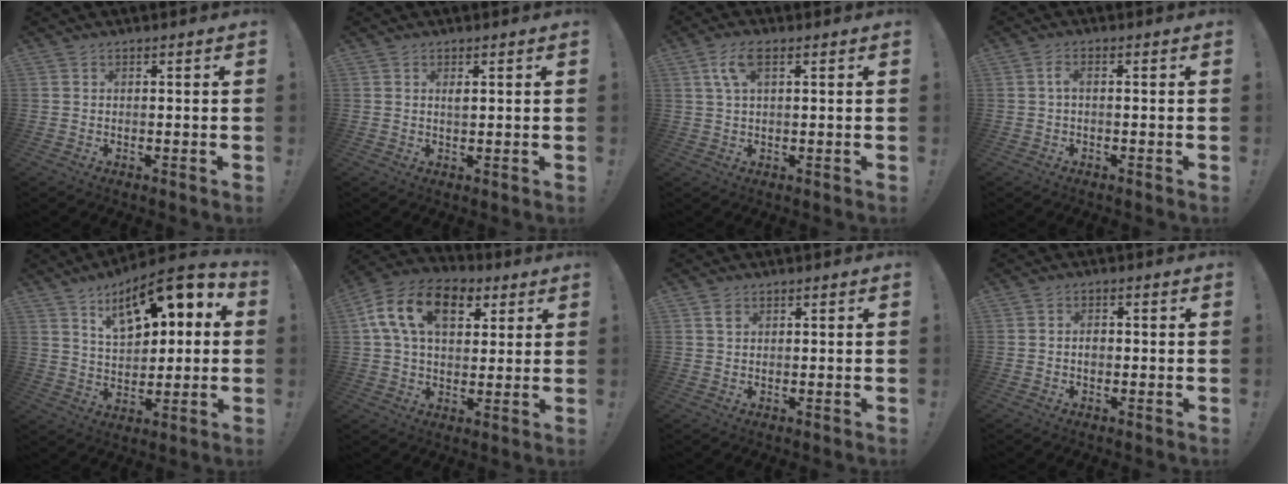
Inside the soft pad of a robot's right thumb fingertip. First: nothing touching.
{"total": 1.3, "force": [0.6, 0.5, 1.1], "torque": [-0.009, -0.003, 0.006]}
{"total": 6.3, "force": [2.5, 2.8, 5.1], "torque": [-0.095, 0.007, 0.046]}
{"total": 2.5, "force": [-0.3, 0.8, 2.4], "torque": [-0.047, 0.009, -0.006]}
{"total": 15.8, "force": [8.3, 7.6, 11.1], "torque": [-0.167, -0.046, 0.142]}
{"total": 17.4, "force": [6.4, 11.1, 11.7], "torque": [-0.193, -0.011, 0.114]}
{"total": 1.8, "force": [1.1, 1.1, 0.9], "torque": [-0.005, -0.005, 0.018]}
{"total": 2.2, "force": [-0.6, 1.8, 1.1], "torque": [-0.011, 0.003, -0.013]}